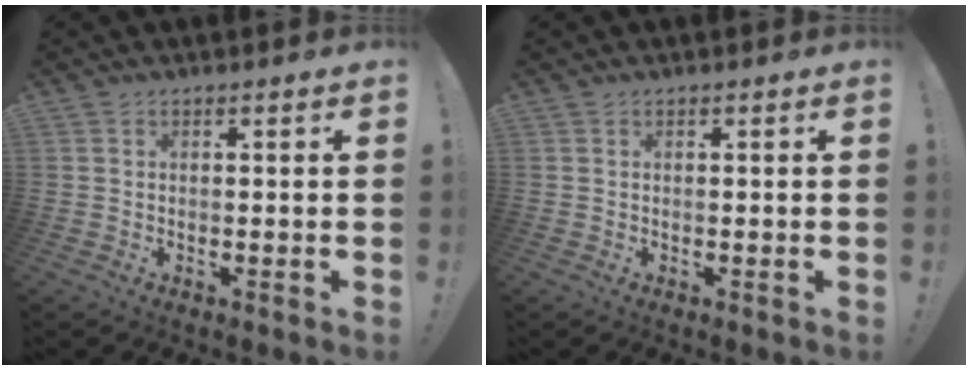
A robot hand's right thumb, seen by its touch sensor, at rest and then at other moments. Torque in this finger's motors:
{"motor_torque": [-0.03, 0.03, -0.09, 0.09, 0.00]}